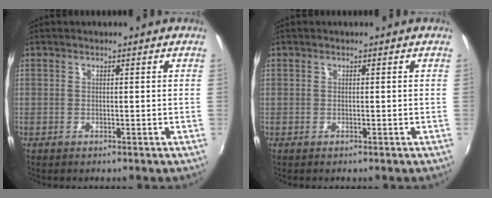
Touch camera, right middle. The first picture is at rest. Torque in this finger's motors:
{"motor_torque": [0.08, -0.18, 0.03, 0.01]}